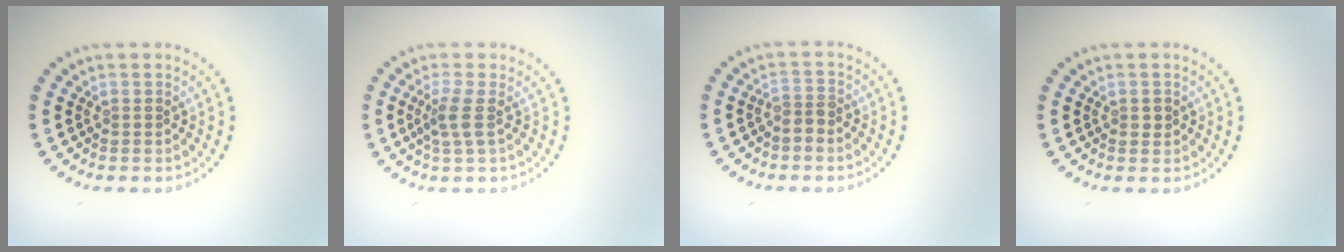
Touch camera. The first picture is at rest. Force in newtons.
{"total": 2.1, "press": 1.6, "slide": 1.3}
{"total": 1.8, "press": 1.3, "slide": 1.2}
{"total": 0.8, "press": 0.8, "slide": 0.1}